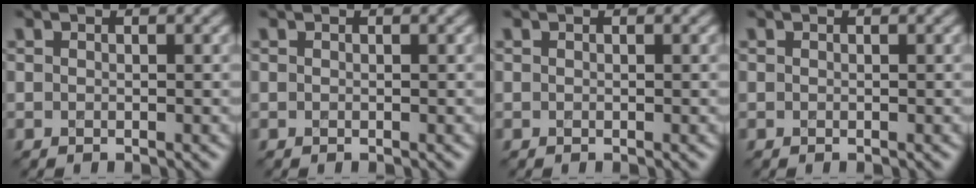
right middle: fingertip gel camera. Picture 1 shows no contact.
{"total": 0.0}
{"total": 0.0}
{"total": 0.0}